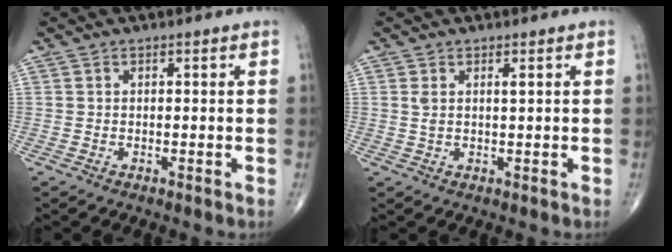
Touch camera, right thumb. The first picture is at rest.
{"total": 1.9, "force": [0.8, 0.5, 1.7], "torque": [-0.035, 0.003, 0.019]}